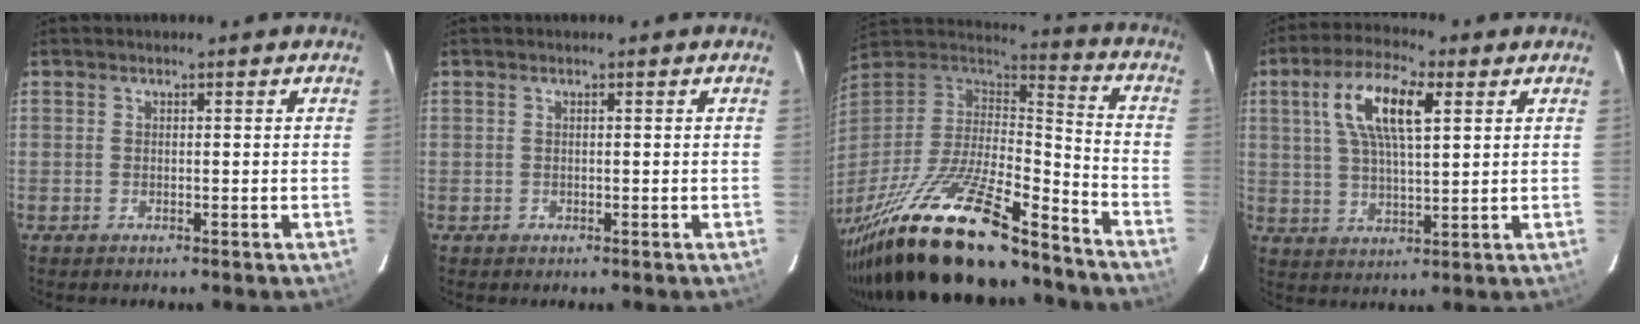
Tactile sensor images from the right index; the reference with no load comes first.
{"total": 0.8, "force": [-0.2, 0.8, -0.1], "torque": [0.002, 0.003, -0.001]}
{"total": 30.4, "force": [-22.7, 7.6, 18.7], "torque": [-0.358, -0.055, -0.372]}
{"total": 11.5, "force": [4.2, 4.0, 10.0], "torque": [-0.187, 0.019, 0.076]}